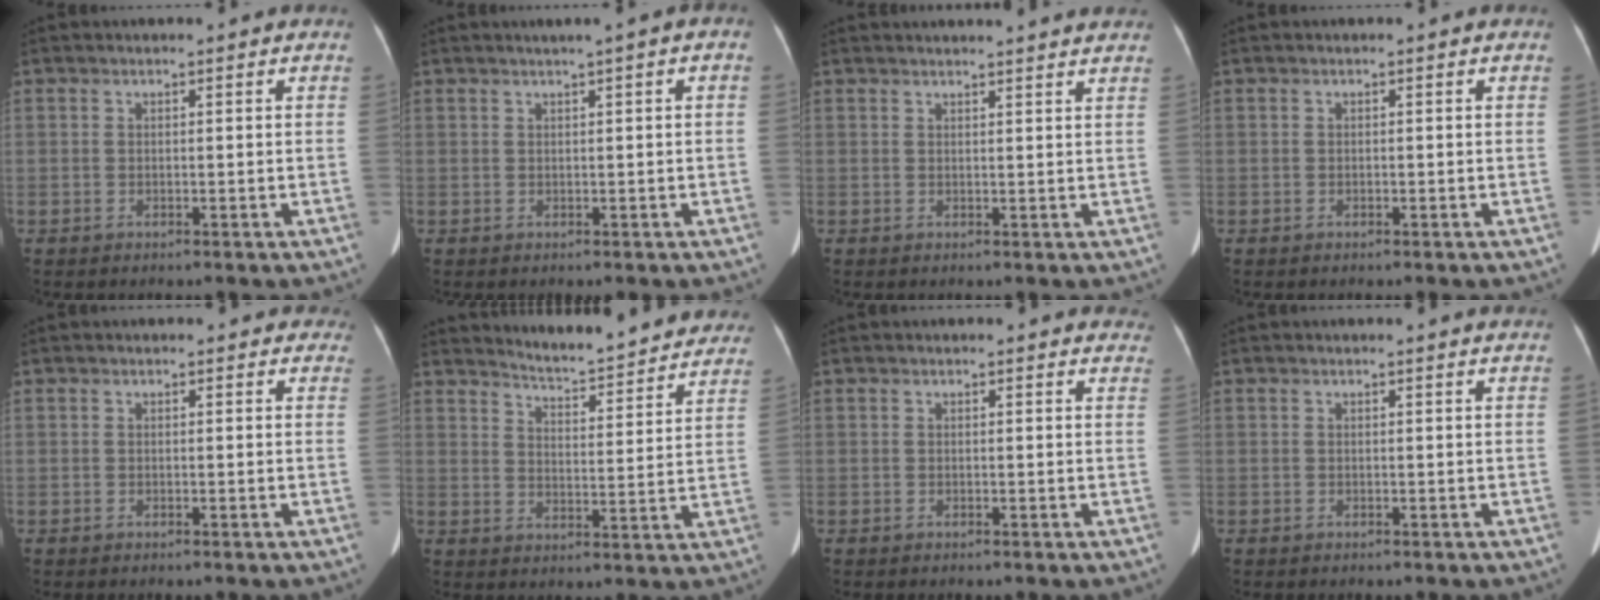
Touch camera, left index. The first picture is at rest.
{"total": 1.9, "force": [0.6, 0.0, 1.8], "torque": [-0.028, 0.009, 0.011]}
{"total": 8.1, "force": [7.8, -0.2, 2.2], "torque": [-0.024, 0.018, 0.075]}
{"total": 0.0}
{"total": 3.2, "force": [2.7, 1.6, 0.4], "torque": [0.010, 0.002, 0.012]}
{"total": 16.6, "force": [15.9, 2.2, 4.2], "torque": [-0.049, -0.037, 0.193]}
{"total": 4.3, "force": [4.0, 1.5, 0.5], "torque": [0.010, -0.004, 0.021]}
{"total": 1.3, "force": [1.3, -0.1, 0.2], "torque": [-0.014, -0.001, 0.007]}